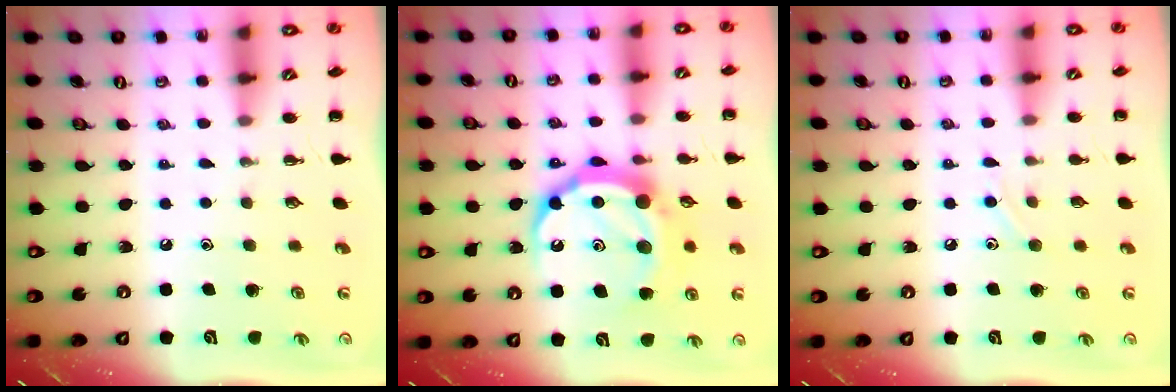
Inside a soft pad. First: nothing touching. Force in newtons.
{"total": 15.8, "press": 15.8, "slide": 1.1}
{"total": 6.3, "press": 6.1, "slide": 1.6}